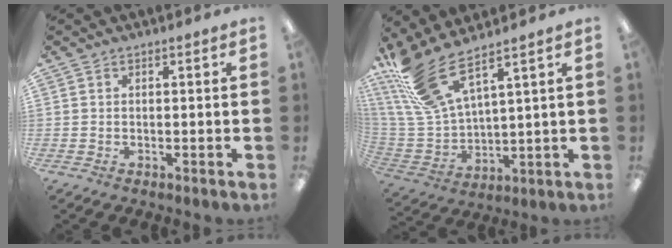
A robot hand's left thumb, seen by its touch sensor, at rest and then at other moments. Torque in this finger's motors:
{"motor_torque": [0.41, 0.31, -0.13, -0.14, 0.14]}